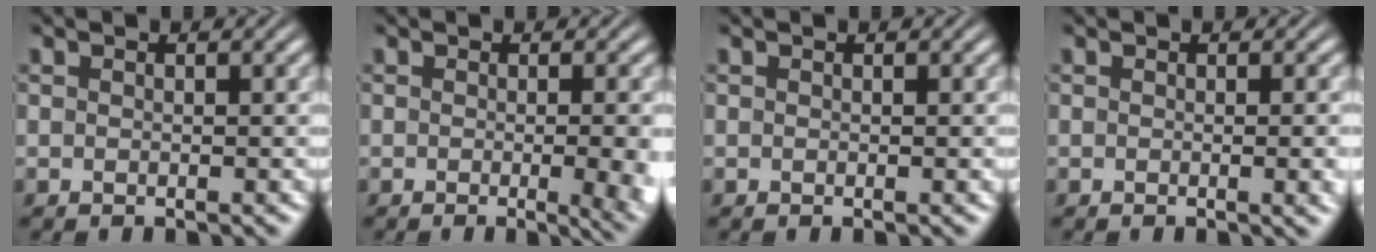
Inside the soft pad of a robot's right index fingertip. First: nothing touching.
{"total": 3.9, "force": [-0.9, 0.7, 3.8], "torque": [-0.042, -0.007, -0.015]}
{"total": 0.0}
{"total": 1.0, "force": [-0.1, -0.2, 1.0], "torque": [-0.011, 0.001, -0.004]}